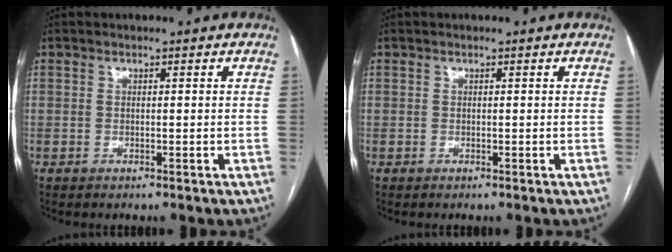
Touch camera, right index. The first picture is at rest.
{"total": 0.0}